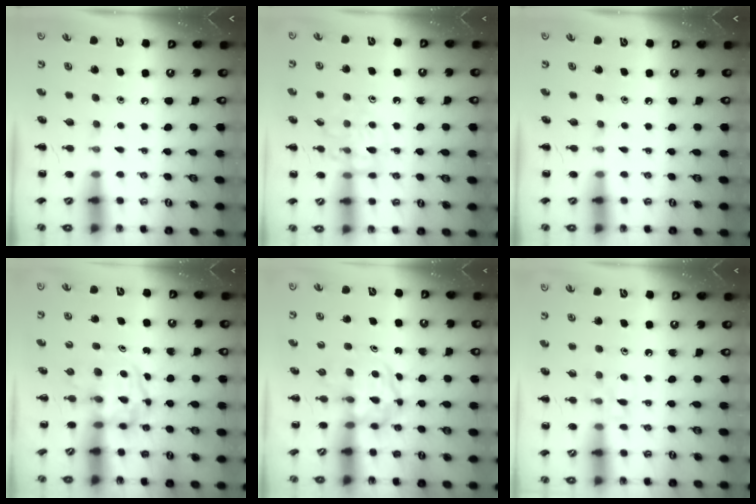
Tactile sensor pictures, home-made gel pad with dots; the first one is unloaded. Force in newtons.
{"total": 11.4, "press": 11.4, "slide": 0.7}
{"total": 0.0}
{"total": 3.8, "press": 3.7, "slide": 0.5}
{"total": 3.9, "press": 3.8, "slide": 0.4}
{"total": 7.4, "press": 7.1, "slide": 2.1}